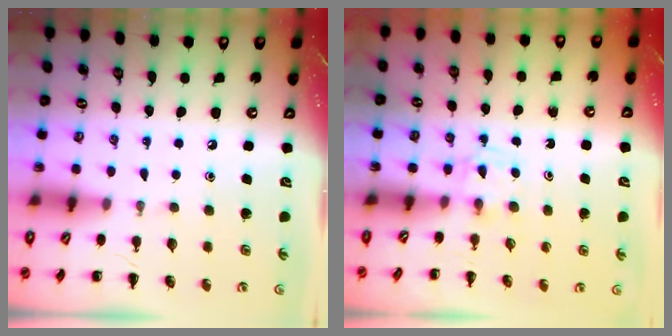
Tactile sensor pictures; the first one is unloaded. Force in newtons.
{"total": 2.4, "press": 2.1, "slide": 1.1}